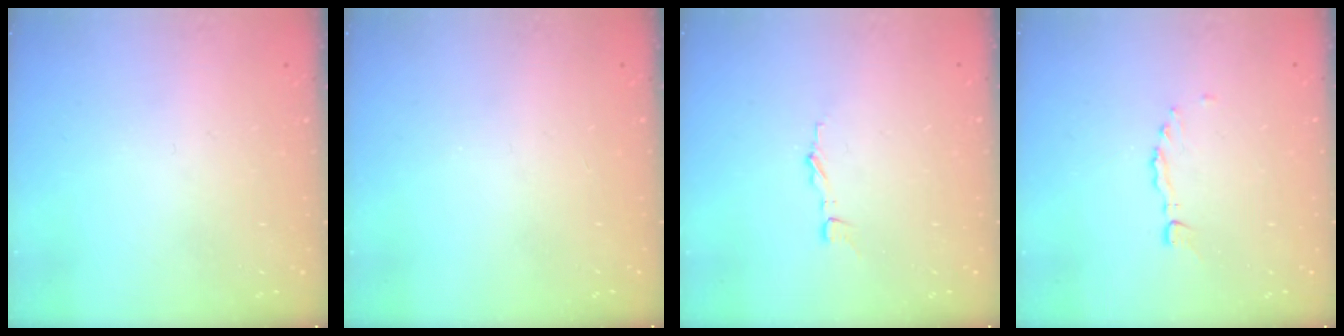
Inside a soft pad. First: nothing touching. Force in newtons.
{"total": 1.9, "press": 1.7, "slide": 0.8}
{"total": 3.6, "press": 3.6, "slide": 0.4}
{"total": 0.0}